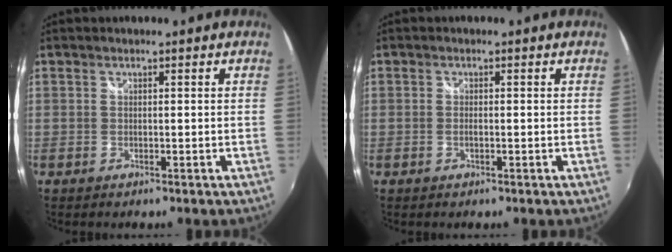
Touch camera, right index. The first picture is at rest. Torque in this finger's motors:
{"motor_torque": [-0.25, 0.04, 0.04, 0.00]}